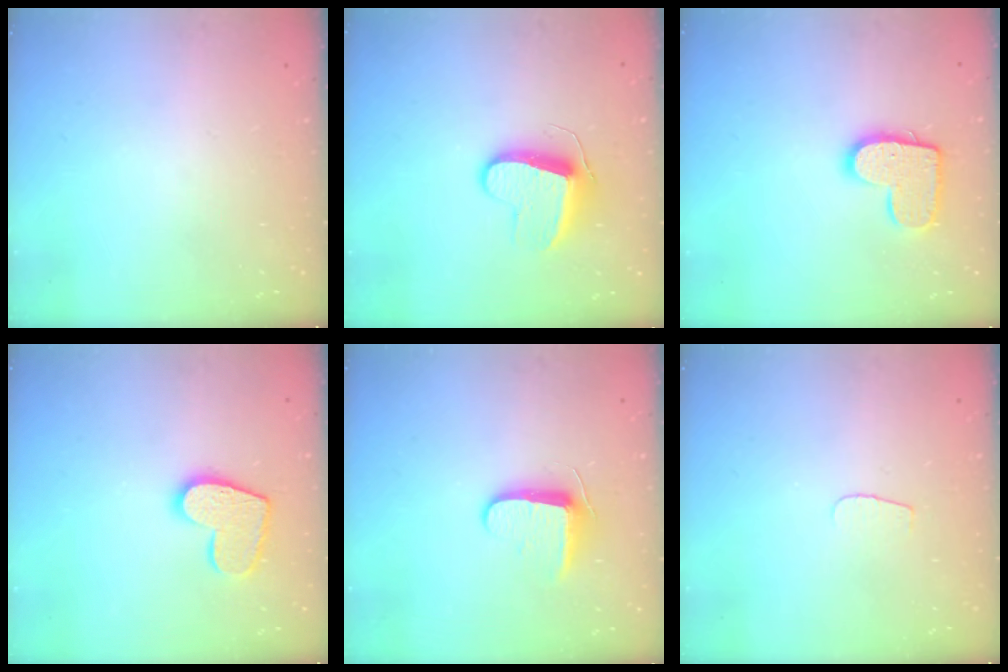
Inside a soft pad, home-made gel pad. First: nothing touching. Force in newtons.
{"total": 10.6, "press": 10.6, "slide": 0.2}
{"total": 12.0, "press": 11.9, "slide": 0.6}
{"total": 12.1, "press": 12.0, "slide": 0.8}
{"total": 9.1, "press": 9.0, "slide": 1.0}
{"total": 3.6, "press": 3.5, "slide": 0.4}